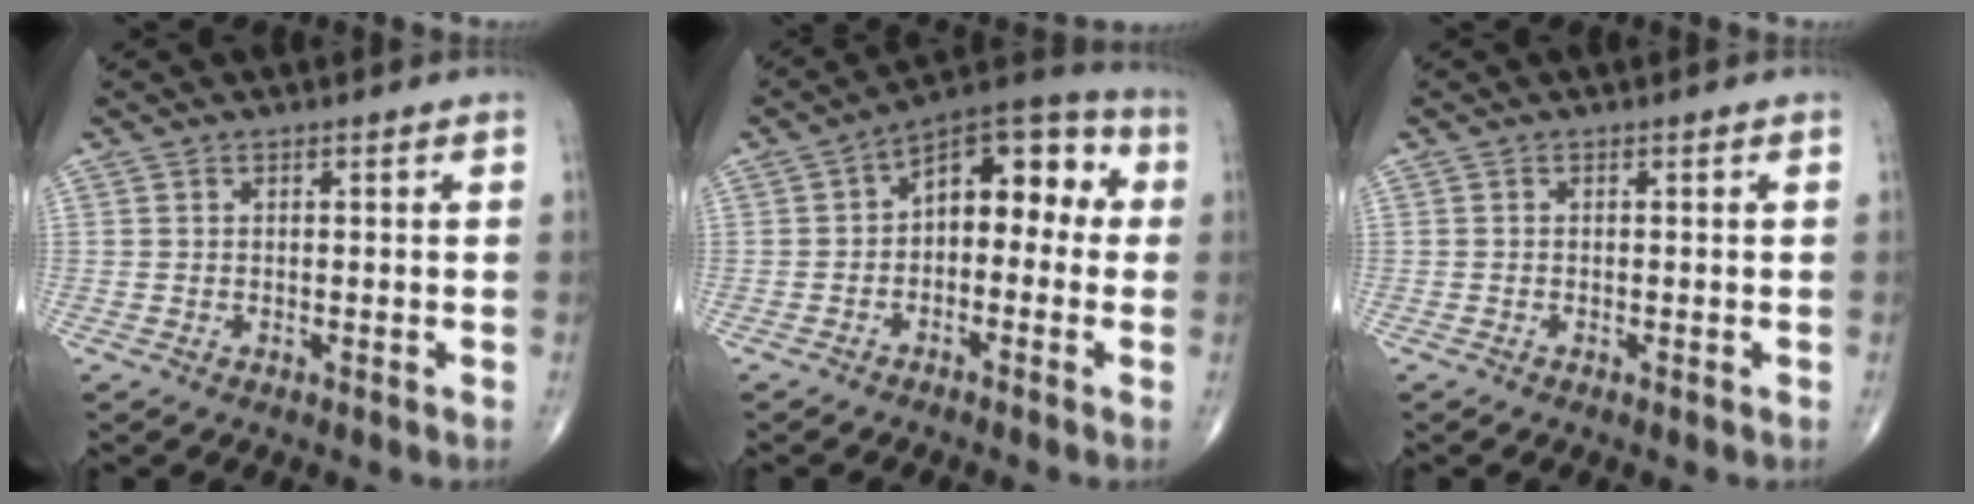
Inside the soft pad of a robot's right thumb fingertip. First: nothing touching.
{"total": 11.8, "force": [0.3, 7.1, 9.4], "torque": [-0.089, 0.046, -0.014]}
{"total": 0.0}